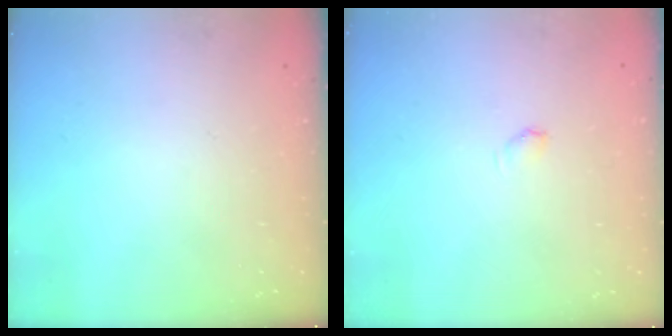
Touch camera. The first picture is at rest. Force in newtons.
{"total": 3.4, "press": 3.3, "slide": 0.7}